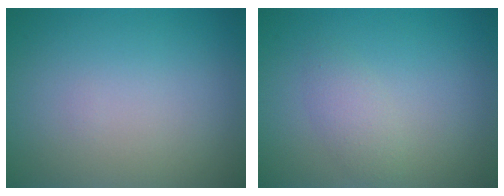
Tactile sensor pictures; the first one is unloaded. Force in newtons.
{"total": 1.7, "press": 1.7, "slide": 0.1}